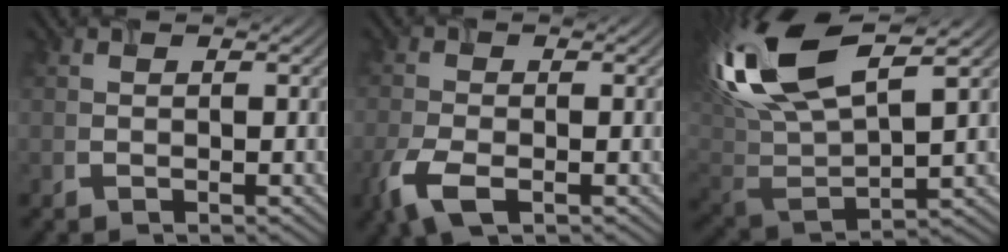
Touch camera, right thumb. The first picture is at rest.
{"total": 5.0, "force": [-2.5, 2.3, 3.7], "torque": [-0.093, -0.011, -0.054]}
{"total": 17.2, "force": [7.9, 6.8, 13.6], "torque": [-0.326, 0.026, 0.149]}